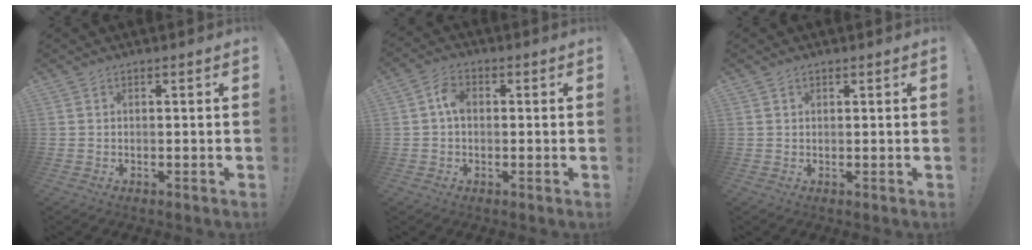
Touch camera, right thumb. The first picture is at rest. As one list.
[{"total": 4.9, "force": [0.3, 3.2, 3.7], "torque": [-0.061, 0.010, 0.005]}, {"total": 0.7, "force": [0.6, 0.4, 0.2], "torque": [0.004, -0.002, 0.010]}]